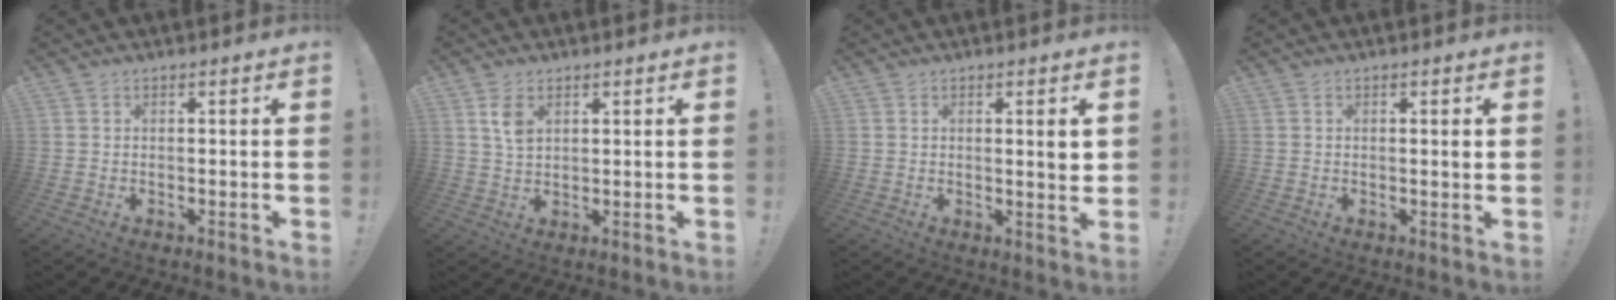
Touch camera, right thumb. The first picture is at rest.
{"total": 4.9, "force": [2.2, 2.6, 3.5], "torque": [-0.050, -0.009, 0.038]}
{"total": 3.8, "force": [1.2, 0.3, 3.6], "torque": [-0.044, -0.011, 0.014]}
{"total": 1.5, "force": [0.7, -0.2, 1.3], "torque": [-0.011, -0.006, 0.007]}